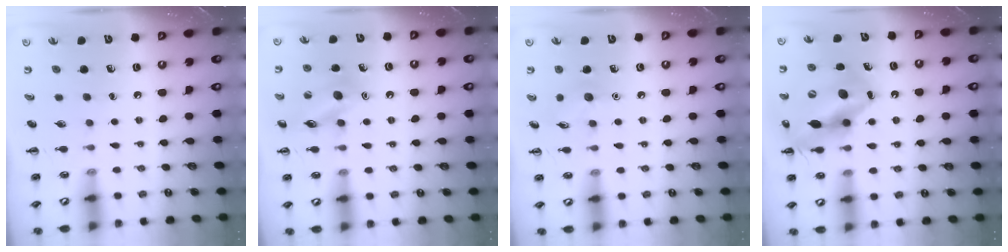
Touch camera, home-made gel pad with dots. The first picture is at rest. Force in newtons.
{"total": 12.6, "press": 12.5, "slide": 1.8}
{"total": 6.6, "press": 6.4, "slide": 1.5}
{"total": 17.6, "press": 17.3, "slide": 3.1}